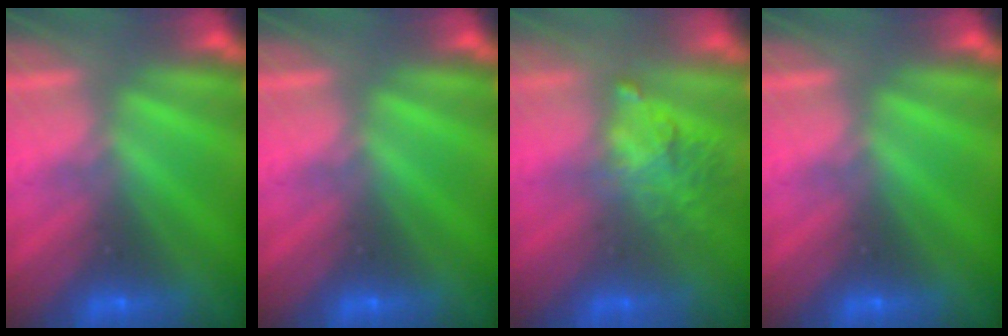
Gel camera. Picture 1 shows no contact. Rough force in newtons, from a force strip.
{"total": 0.0}
{"total": 3.0}
{"total": 0.0}